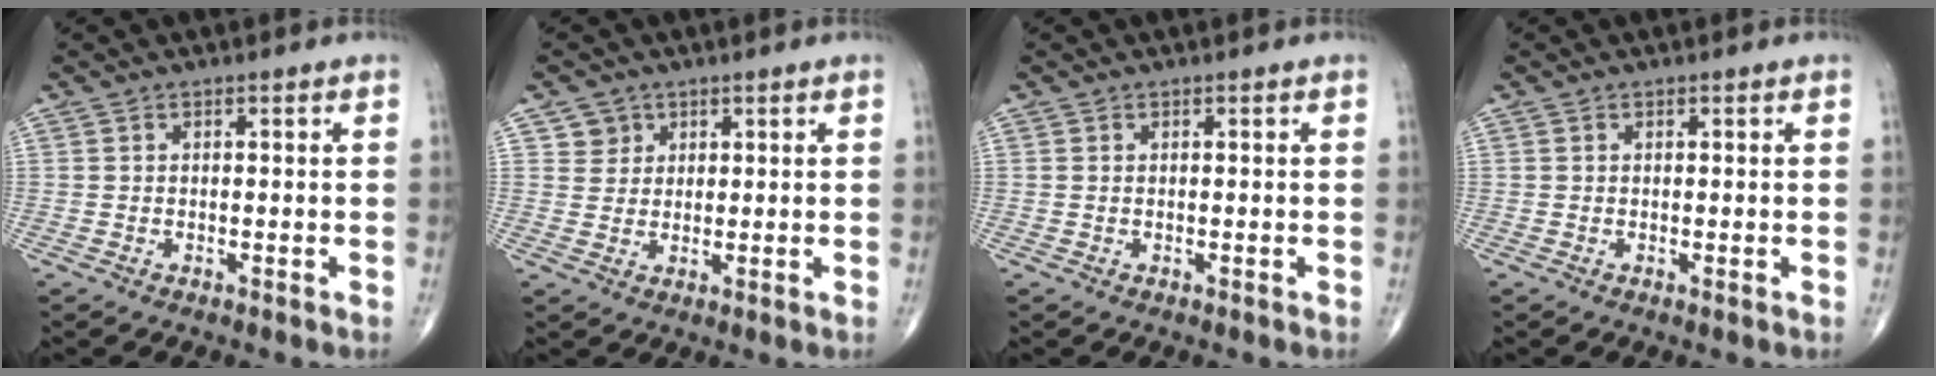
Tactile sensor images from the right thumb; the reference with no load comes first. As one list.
[{"total": 3.2, "force": [1.7, 2.7, 0.0], "torque": [0.023, -0.008, 0.023]}, {"total": 0.0}, {"total": 0.0}]